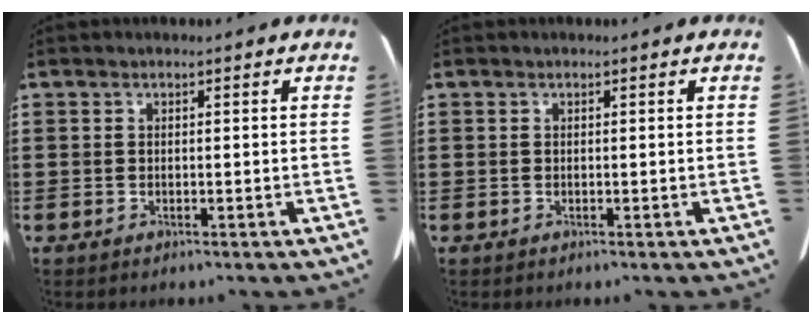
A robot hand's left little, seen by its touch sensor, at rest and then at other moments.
{"total": 0.0}